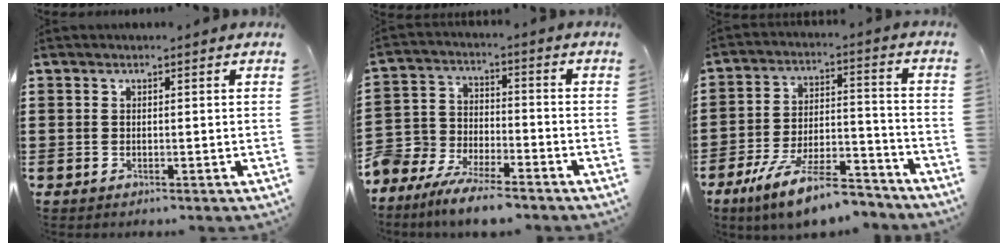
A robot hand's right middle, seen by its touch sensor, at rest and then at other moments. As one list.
[{"total": 7.9, "force": [-7.5, 2.1, 1.8], "torque": [-0.055, 0.013, -0.153]}, {"total": 11.8, "force": [-9.5, 2.2, 6.7], "torque": [-0.123, 0.025, -0.180]}]